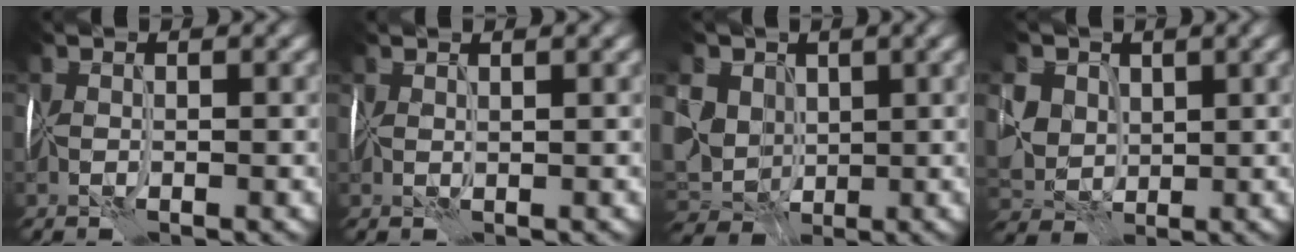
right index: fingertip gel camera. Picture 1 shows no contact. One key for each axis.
{"total": 1.4, "fx": 1.3, "fy": -0.1, "fz": 0.3, "tx": 0.001, "ty": 0.008, "tz": 0.024}
{"total": 8.7, "fx": 3.3, "fy": 7.4, "fz": 3.1, "tx": -0.080, "ty": 0.024, "tz": 0.036}
{"total": 5.9, "fx": 3.2, "fy": 4.8, "fz": 1.3, "tx": -0.041, "ty": 0.028, "tz": 0.054}